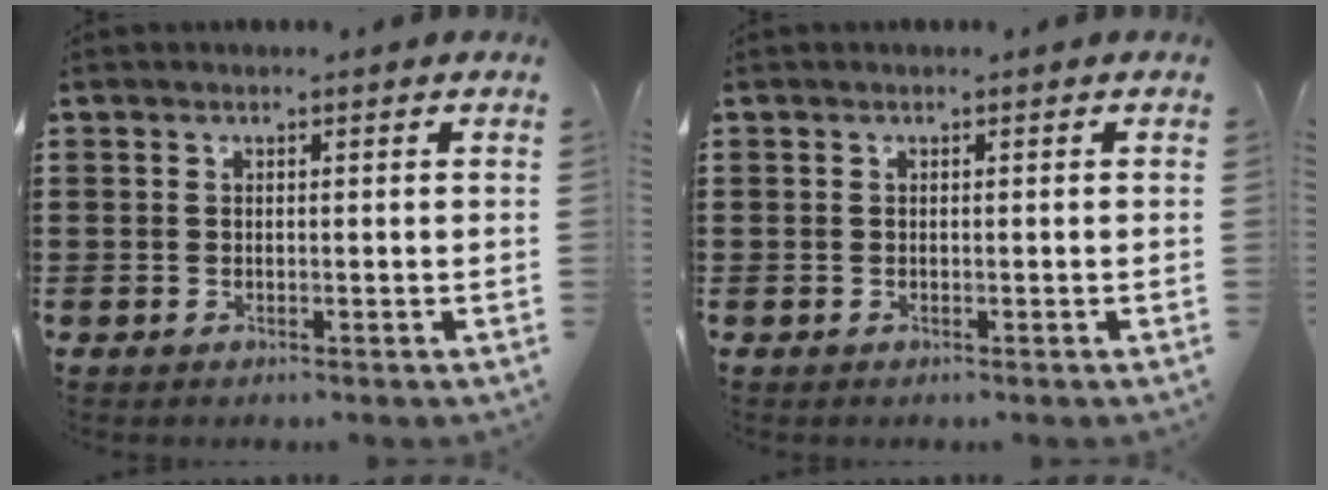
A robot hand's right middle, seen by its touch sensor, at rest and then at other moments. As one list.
[{"total": 0.0}]